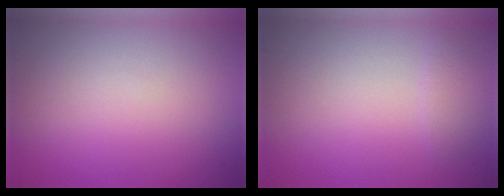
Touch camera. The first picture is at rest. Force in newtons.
{"total": 1.1, "press": 1.1, "slide": 0.0}